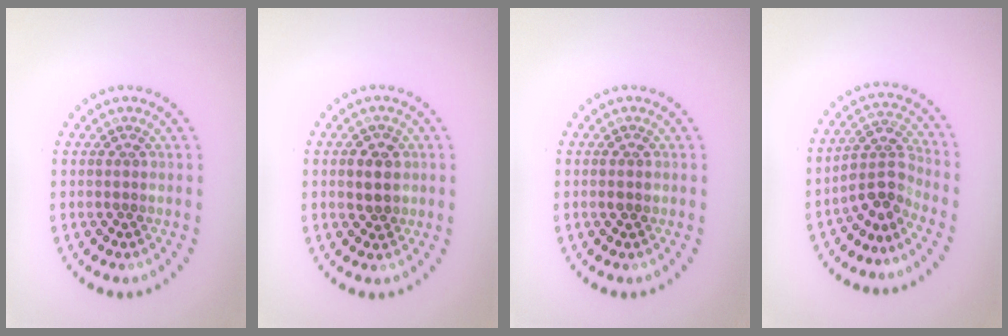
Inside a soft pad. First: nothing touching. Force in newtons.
{"total": 2.4, "press": 2.3, "slide": 0.6}
{"total": 1.0, "press": 1.0, "slide": 0.1}
{"total": 3.2, "press": 2.3, "slide": 2.3}